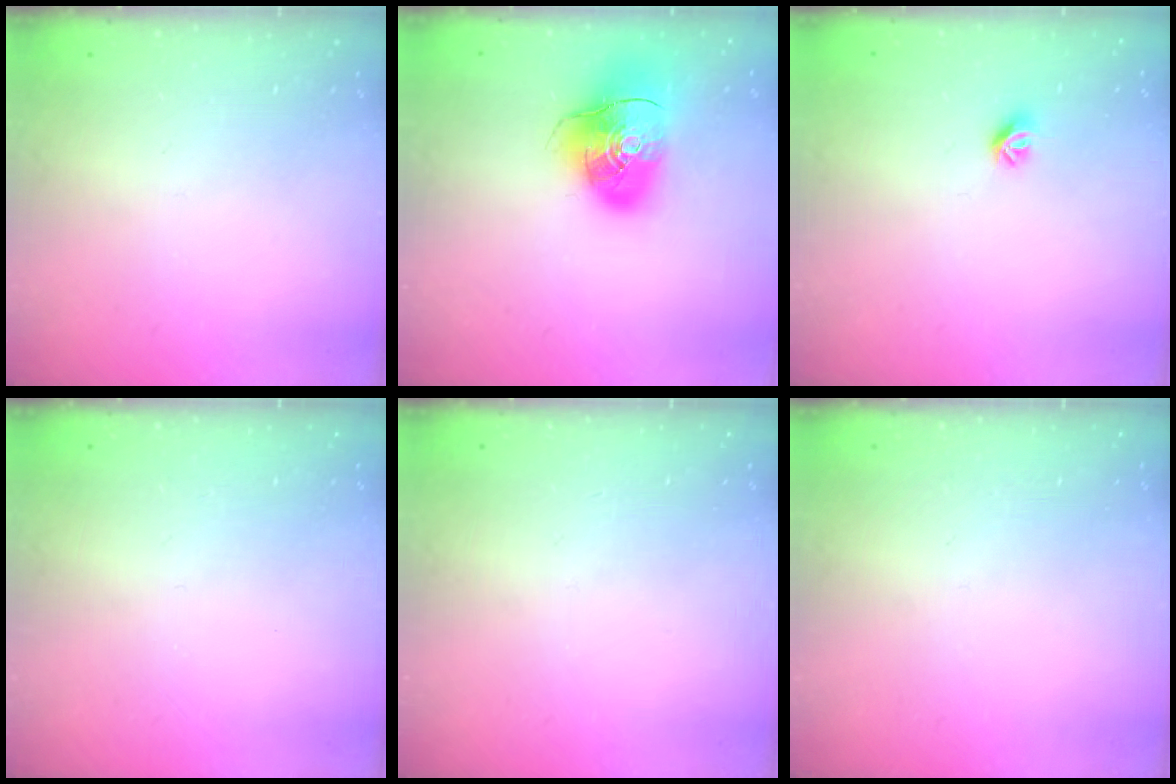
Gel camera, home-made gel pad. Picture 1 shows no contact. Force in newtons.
{"total": 14.0, "press": 13.8, "slide": 2.3}
{"total": 6.0, "press": 6.0, "slide": 0.7}
{"total": 0.0}
{"total": 0.0}
{"total": 0.0}